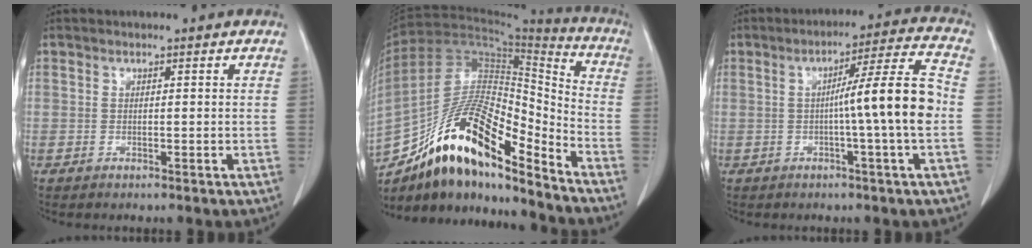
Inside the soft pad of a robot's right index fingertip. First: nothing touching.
{"total": 19.7, "force": [-13.8, 5.2, 13.0], "torque": [-0.240, 0.024, -0.244]}
{"total": 10.5, "force": [-1.2, -1.5, 10.3], "torque": [-0.159, 0.010, -0.020]}